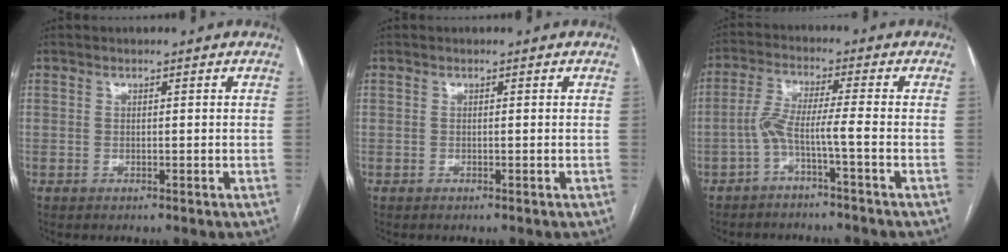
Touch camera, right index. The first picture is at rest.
{"total": 0.0}
{"total": 5.0, "force": [-2.3, -0.8, 4.4], "torque": [-0.088, 0.019, -0.045]}